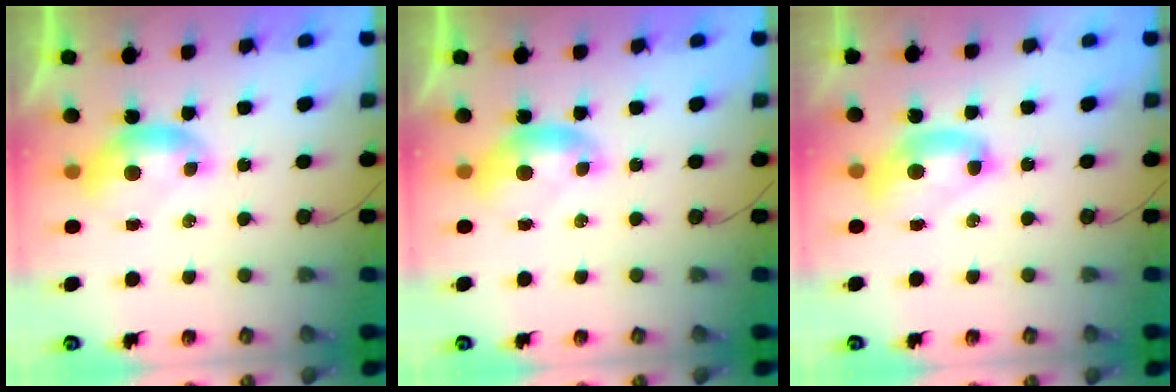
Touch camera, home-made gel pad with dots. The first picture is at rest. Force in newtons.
{"total": 0.0}
{"total": 2.5, "press": 2.5, "slide": 0.1}